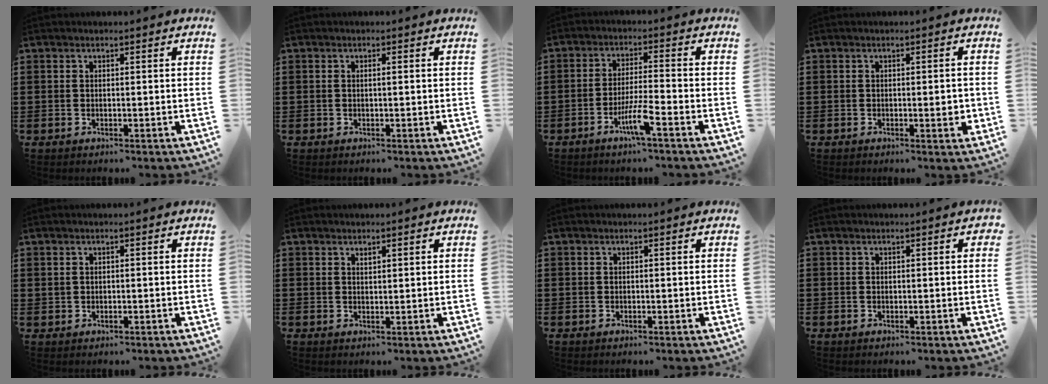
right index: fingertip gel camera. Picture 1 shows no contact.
{"total": 0.8, "force": [0.0, 0.1, 0.8], "torque": [-0.016, -0.002, 0.001]}
{"total": 5.5, "force": [-3.1, 0.1, 4.5], "torque": [-0.096, -0.014, -0.059]}
{"total": 2.6, "force": [-0.3, 0.6, 2.6], "torque": [-0.041, 0.000, -0.004]}
{"total": 0.7, "force": [0.4, 0.6, 0.3], "torque": [-0.007, 0.003, 0.007]}
{"total": 0.9, "force": [0.8, 0.2, 0.4], "torque": [-0.009, 0.001, 0.014]}
{"total": 0.0}
{"total": 0.0}